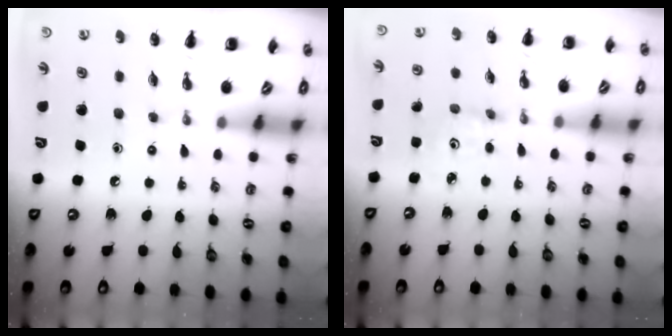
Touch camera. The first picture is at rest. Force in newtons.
{"total": 1.8, "press": 1.7, "slide": 0.6}